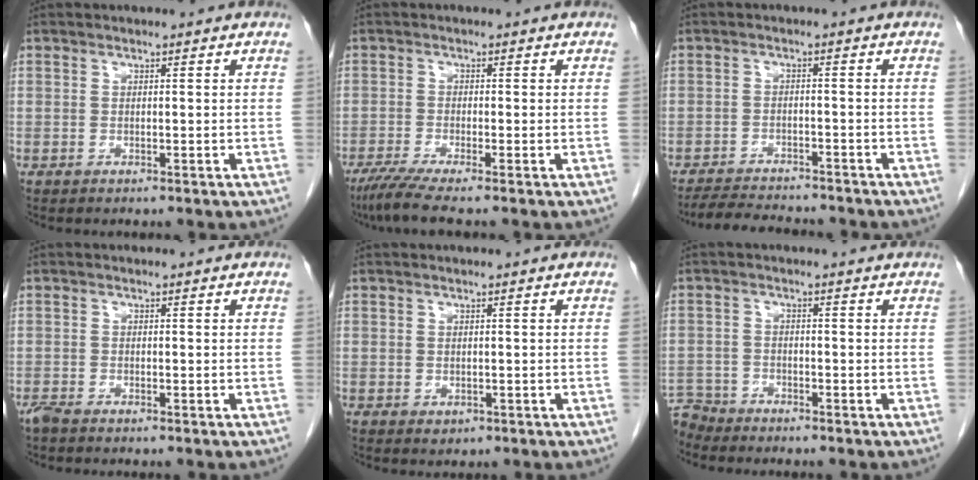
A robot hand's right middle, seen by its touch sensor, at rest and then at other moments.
{"total": 4.9, "force": [-3.7, -0.5, 3.2], "torque": [-0.058, -0.016, -0.072]}
{"total": 8.5, "force": [-7.9, 1.3, 2.8], "torque": [-0.042, -0.008, -0.119]}
{"total": 1.2, "force": [-1.1, 0.1, 0.5], "torque": [-0.018, -0.004, -0.022]}
{"total": 0.9, "force": [-0.3, 0.7, 0.5], "torque": [-0.007, 0.000, 0.002]}
{"total": 3.6, "force": [-3.5, 0.8, -0.5], "torque": [0.019, -0.006, -0.064]}